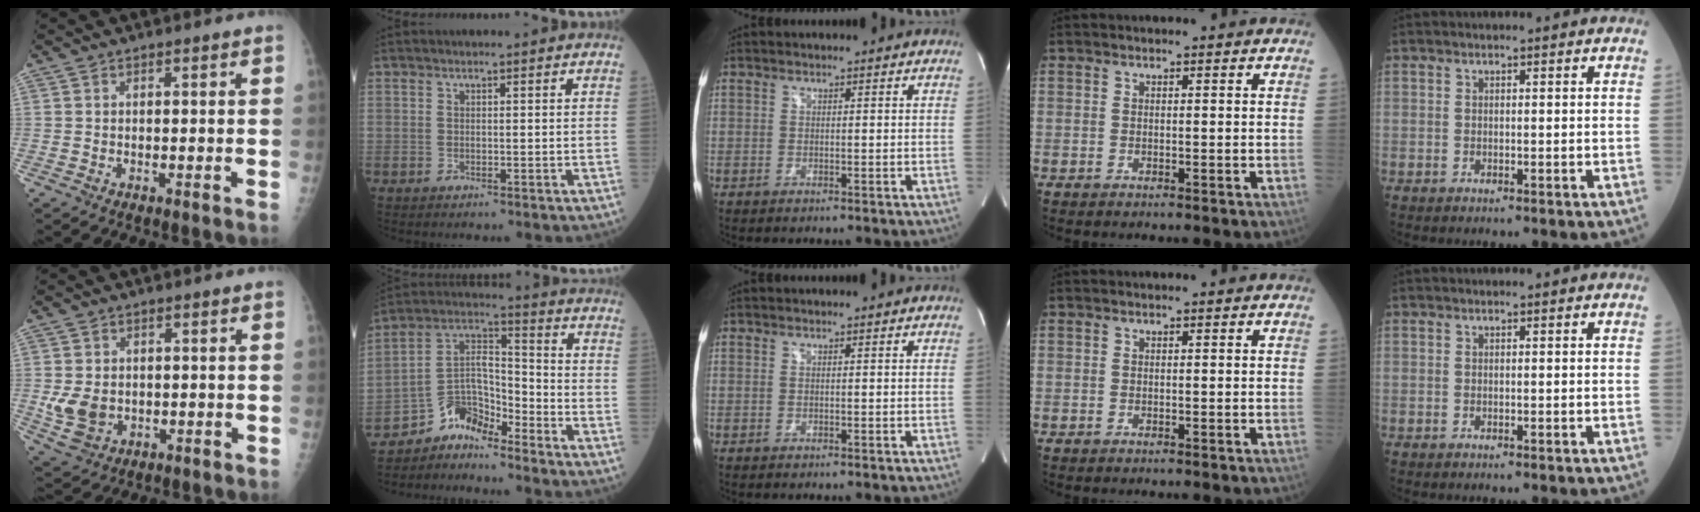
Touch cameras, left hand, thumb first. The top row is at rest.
{"thumb": {"total": 6.2, "force": [-0.7, 4.9, 3.7], "torque": [-0.059, -0.004, 0.000]}, "index": {"total": 6.5, "force": [-6.1, 1.8, 1.1], "torque": [-0.018, 0.036, -0.119]}}